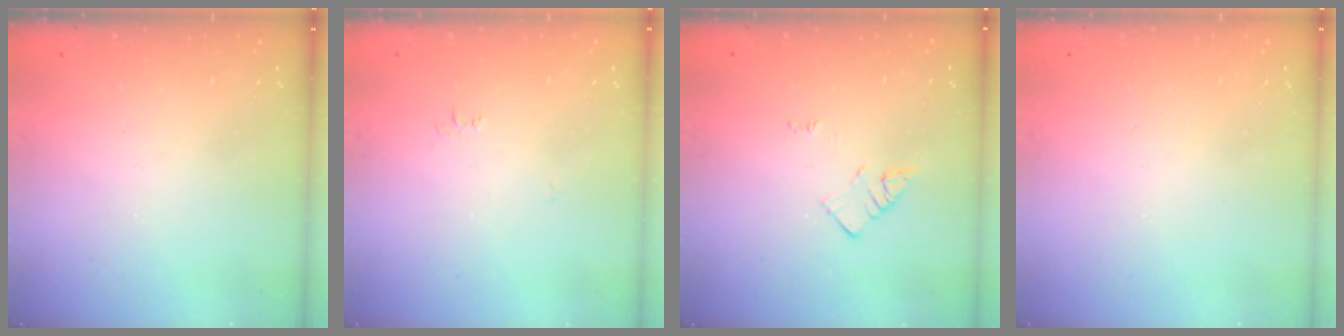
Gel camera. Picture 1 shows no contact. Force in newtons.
{"total": 4.3, "press": 4.3, "slide": 0.6}
{"total": 2.1, "press": 2.1, "slide": 0.3}
{"total": 1.8, "press": 1.8, "slide": 0.4}